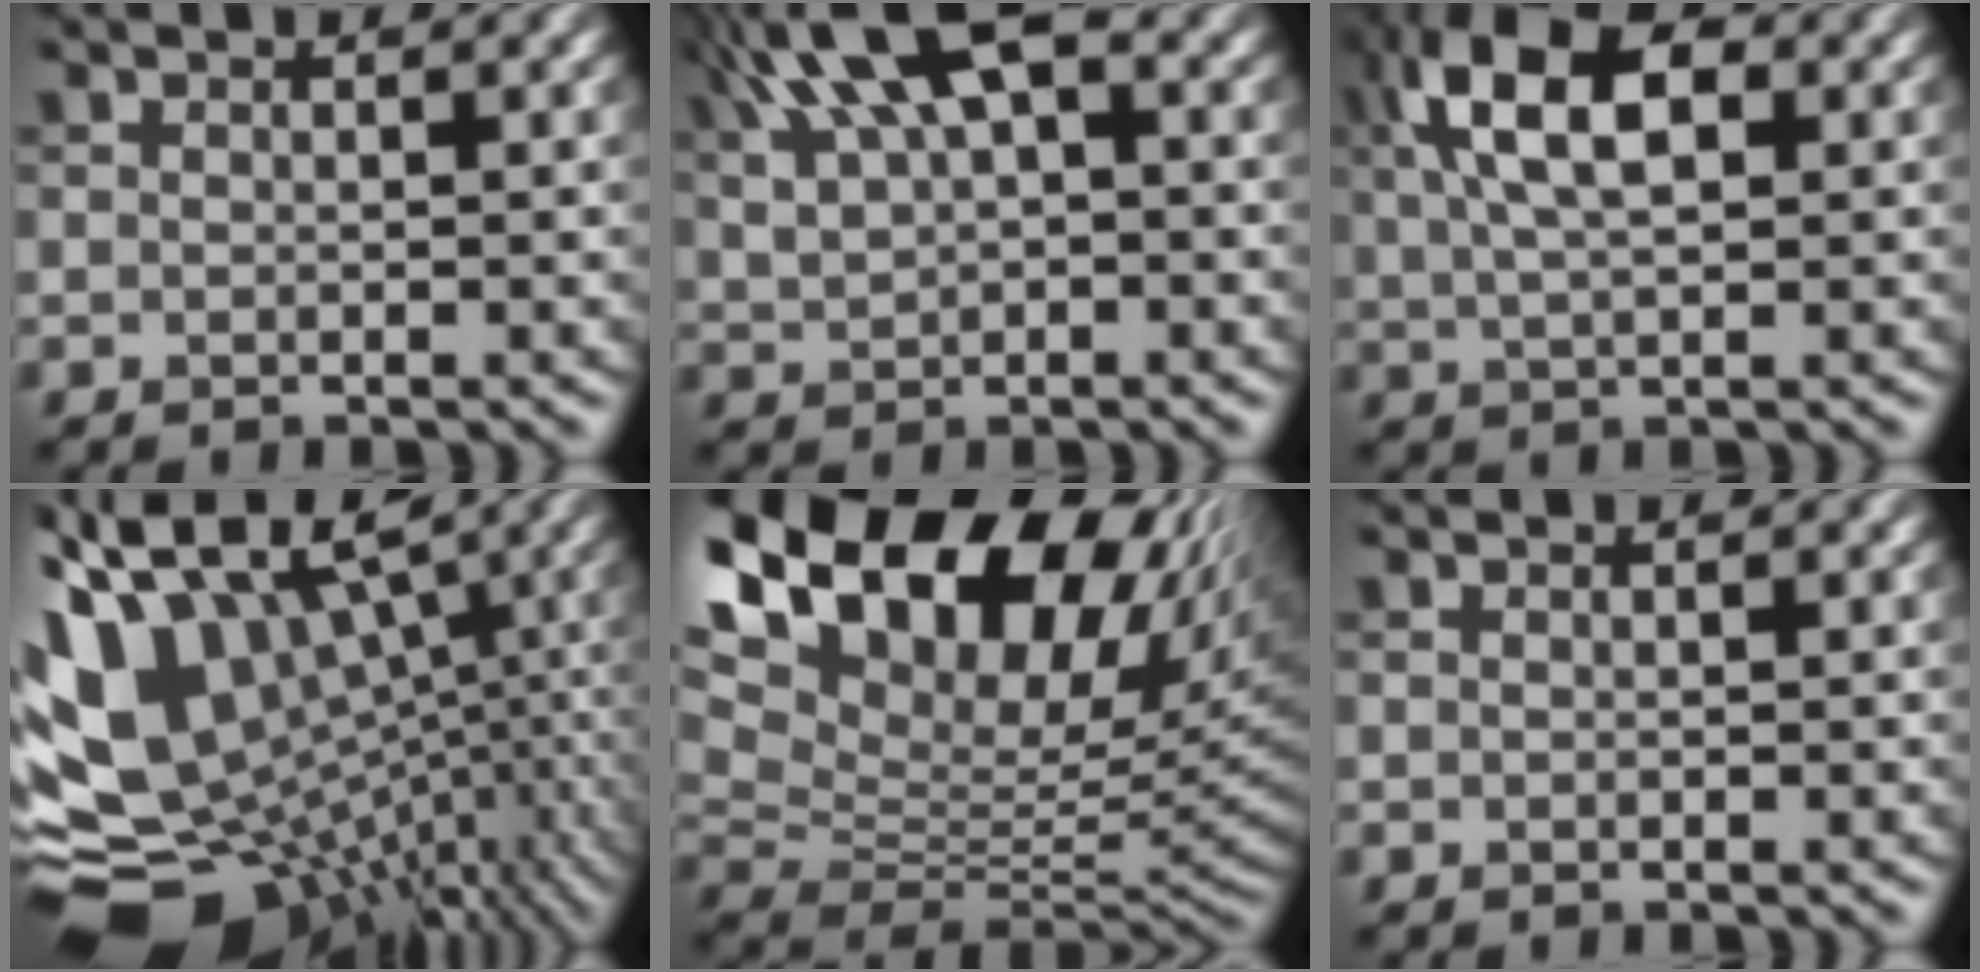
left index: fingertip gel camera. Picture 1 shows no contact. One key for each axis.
{"total": 9.8, "fx": 4.4, "fy": 4.7, "fz": 7.5, "tx": -0.155, "ty": 0.026, "tz": 0.071}
{"total": 8.3, "fx": 2.6, "fy": 4.0, "fz": 6.8, "tx": -0.125, "ty": 0.020, "tz": 0.036}
{"total": 16.0, "fx": -3.6, "fy": 10.6, "fz": 11.5, "tx": -0.219, "ty": -0.008, "tz": -0.032}
{"total": 19.9, "fx": 9.5, "fy": 11.8, "fz": 13.0, "tx": -0.225, "ty": 0.043, "tz": 0.174}
{"total": 0.0}